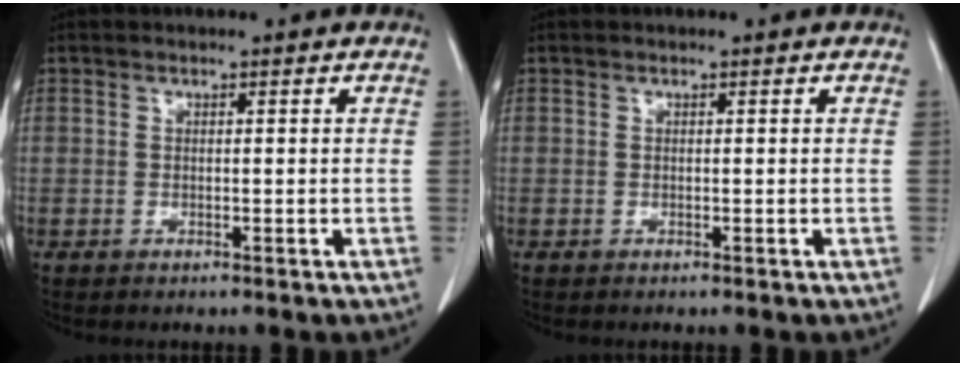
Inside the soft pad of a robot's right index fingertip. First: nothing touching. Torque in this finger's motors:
{"motor_torque": [0.00, 0.00, 0.02, 0.00]}